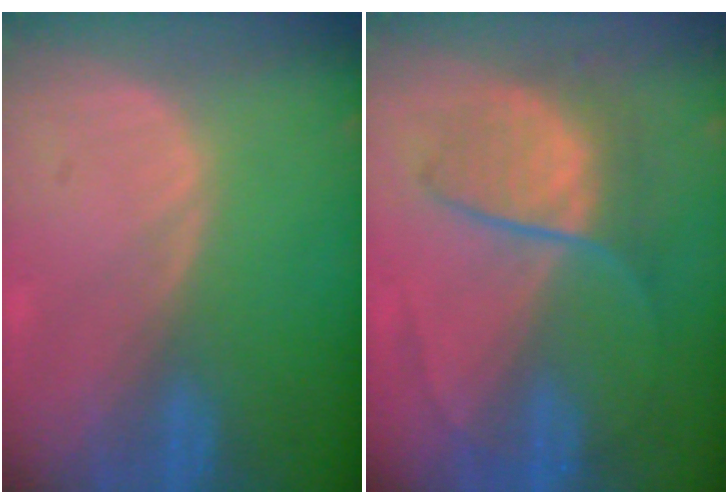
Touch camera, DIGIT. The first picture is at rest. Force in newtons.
{"total": 6.5, "press": 6.5, "slide": 0.9}